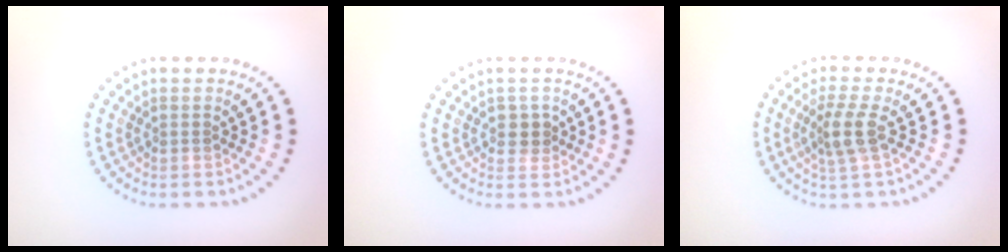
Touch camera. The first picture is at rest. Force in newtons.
{"total": 1.4, "press": 1.3, "slide": 0.7}
{"total": 2.7, "press": 2.1, "slide": 1.7}